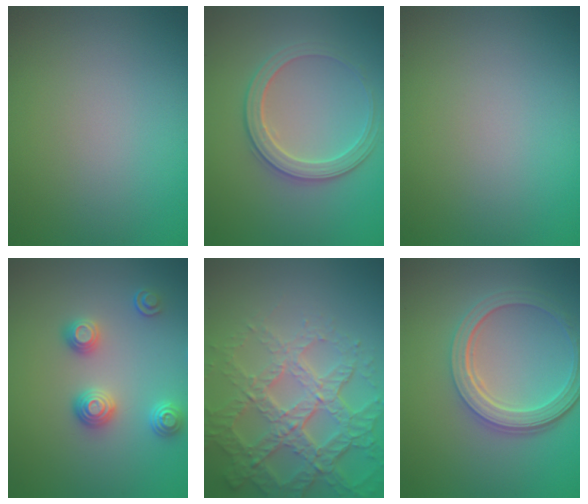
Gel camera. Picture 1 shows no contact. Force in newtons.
{"total": 2.9, "press": 2.9, "slide": 0.3}
{"total": 0.0}
{"total": 3.0, "press": 2.6, "slide": 1.3}
{"total": 7.3, "press": 5.3, "slide": 5.1}
{"total": 5.2, "press": 3.8, "slide": 3.5}